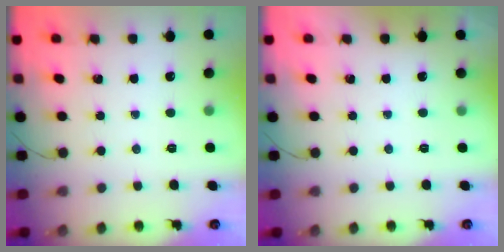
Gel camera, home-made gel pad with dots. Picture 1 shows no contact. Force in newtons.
{"total": 1.9, "press": 1.9, "slide": 0.3}